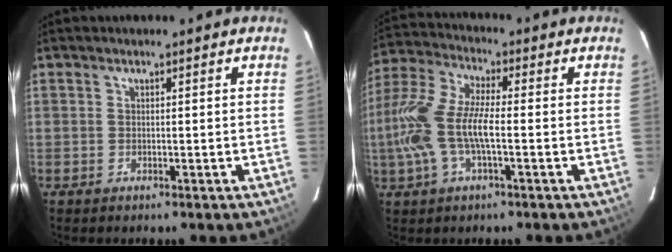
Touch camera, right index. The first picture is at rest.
{"total": 13.4, "force": [-2.4, 4.2, 12.5], "torque": [-0.268, 0.002, -0.049]}